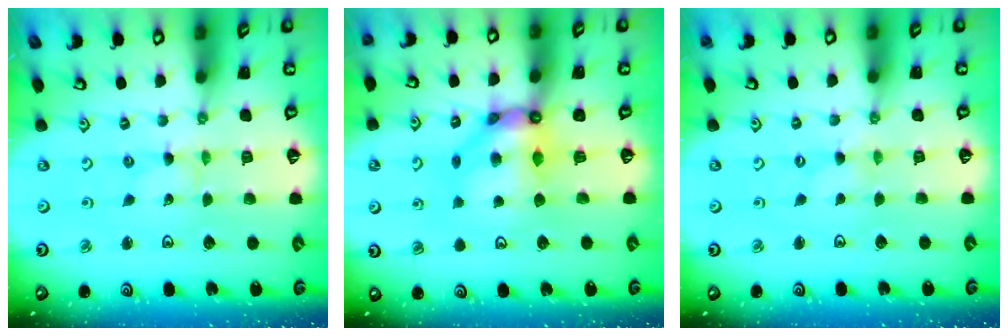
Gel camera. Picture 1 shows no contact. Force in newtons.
{"total": 10.7, "press": 10.7, "slide": 1.1}
{"total": 0.0}